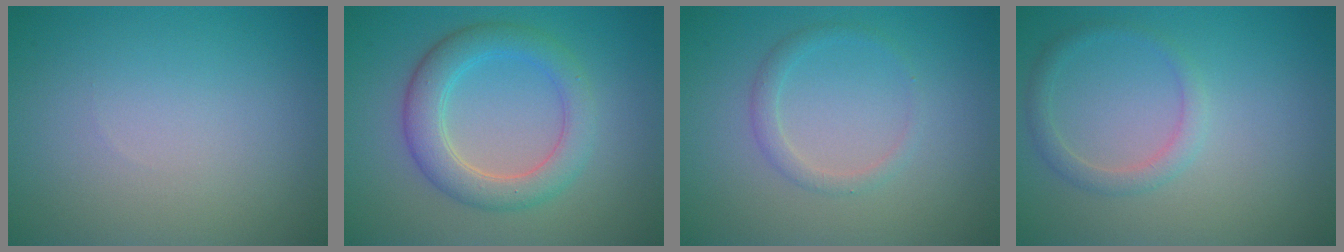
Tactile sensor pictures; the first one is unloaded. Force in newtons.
{"total": 4.6, "press": 4.6, "slide": 0.3}
{"total": 1.5, "press": 1.5, "slide": 0.1}
{"total": 1.7, "press": 1.7, "slide": 0.1}